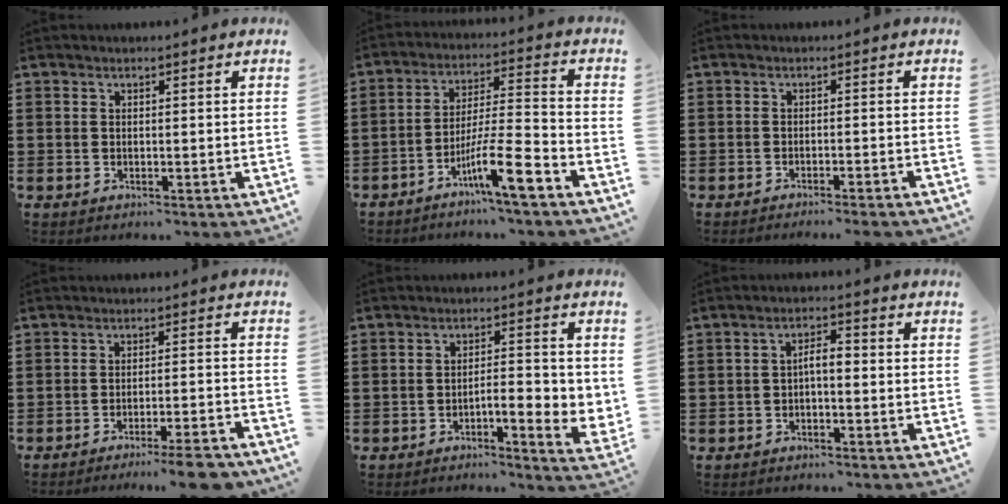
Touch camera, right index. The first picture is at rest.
{"total": 10.8, "force": [-6.3, 1.7, 8.6], "torque": [-0.157, 0.002, -0.116]}
{"total": 1.6, "force": [-1.5, -0.4, 0.5], "torque": [-0.008, 0.002, -0.029]}
{"total": 5.3, "force": [-4.5, -0.2, 2.8], "torque": [-0.043, -0.010, -0.084]}
{"total": 4.6, "force": [-1.6, 1.3, 4.1], "torque": [-0.062, -0.003, -0.029]}
{"total": 2.7, "force": [-0.7, 0.9, 2.5], "torque": [-0.046, 0.007, -0.015]}